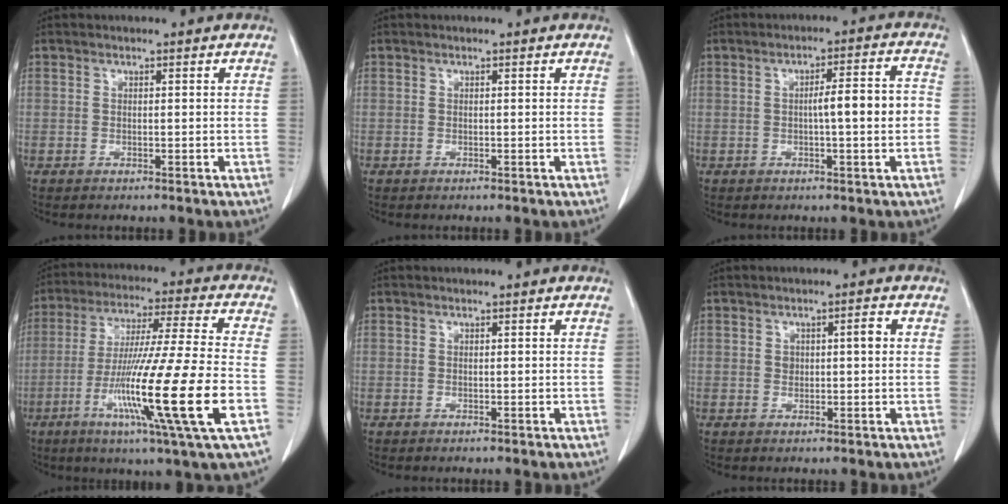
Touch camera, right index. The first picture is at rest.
{"total": 0.0}
{"total": 6.5, "force": [-0.7, 0.5, 6.4], "torque": [-0.096, 0.014, -0.010]}
{"total": 20.2, "force": [-6.3, -1.4, 19.2], "torque": [-0.357, -0.035, -0.119]}
{"total": 0.0}
{"total": 2.5, "force": [0.5, 1.0, 2.2], "torque": [-0.035, 0.011, 0.011]}